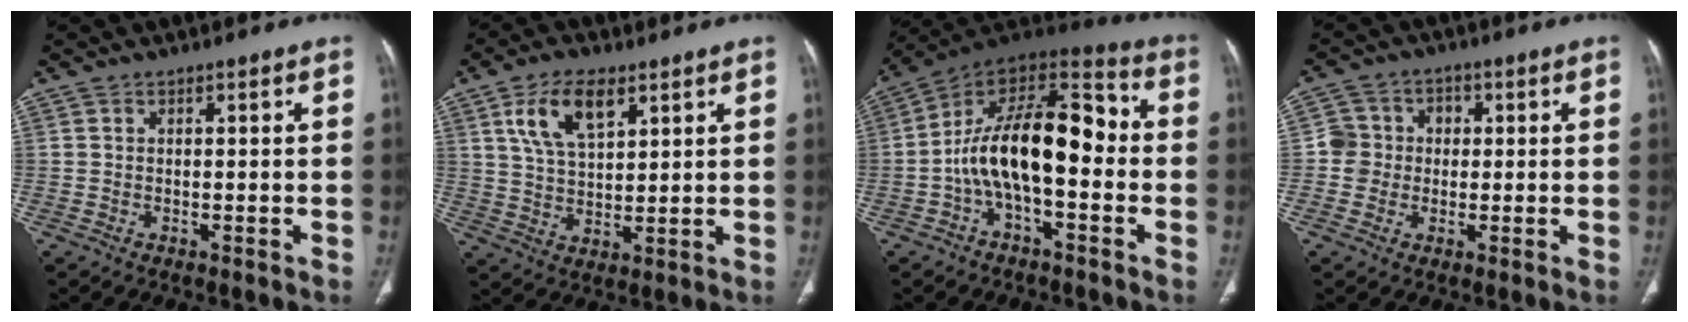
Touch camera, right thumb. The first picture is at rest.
{"total": 10.1, "force": [4.9, 4.9, 7.3], "torque": [-0.128, -0.015, 0.096]}
{"total": 18.8, "force": [-2.2, 9.0, 16.3], "torque": [-0.252, 0.060, -0.046]}
{"total": 5.6, "force": [-0.1, 5.5, 1.1], "torque": [0.013, 0.015, -0.010]}